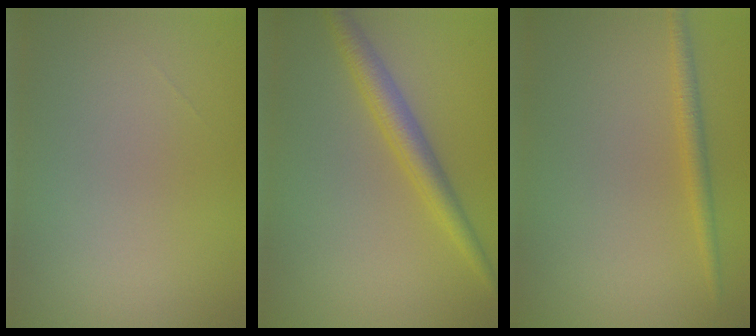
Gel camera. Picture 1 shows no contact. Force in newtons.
{"total": 2.9, "press": 2.9, "slide": 0.1}
{"total": 1.5, "press": 1.5, "slide": 0.1}